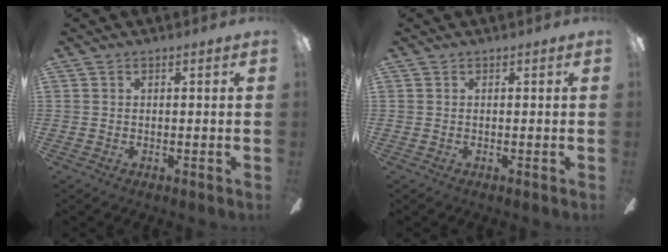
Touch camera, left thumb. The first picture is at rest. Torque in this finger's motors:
{"motor_torque": [0.00, 0.00, 0.00, 0.00, 0.00]}